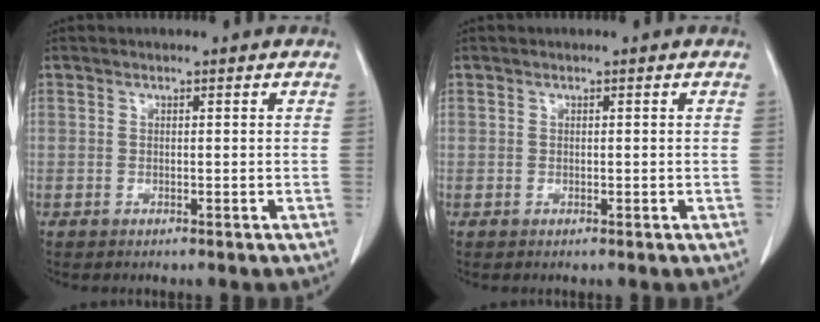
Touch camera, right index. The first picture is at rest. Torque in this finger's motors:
{"motor_torque": [-0.04, 0.03, -0.04, 0.00]}